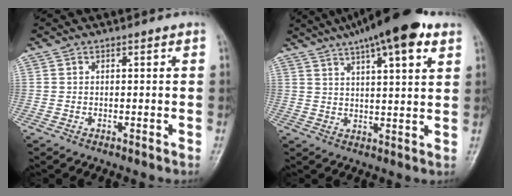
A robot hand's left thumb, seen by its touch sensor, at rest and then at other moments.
{"total": 16.1, "force": [10.1, 4.2, 11.9], "torque": [-0.170, -0.007, 0.153]}